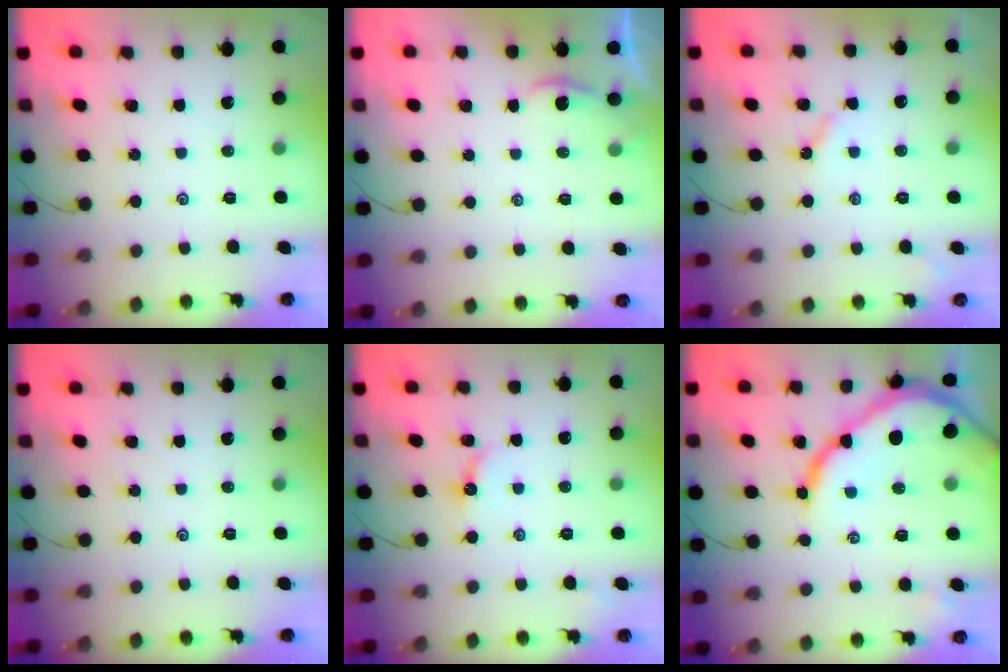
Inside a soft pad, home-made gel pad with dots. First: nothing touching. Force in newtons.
{"total": 1.2, "press": 1.2, "slide": 0.1}
{"total": 2.9, "press": 2.9, "slide": 0.4}
{"total": 0.0}
{"total": 5.6, "press": 5.6, "slide": 0.6}
{"total": 14.2, "press": 14.2, "slide": 1.1}